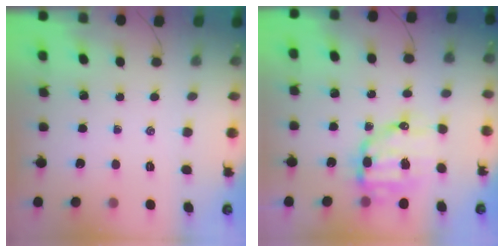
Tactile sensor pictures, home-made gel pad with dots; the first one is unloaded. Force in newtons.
{"total": 10.7, "press": 10.5, "slide": 2.0}